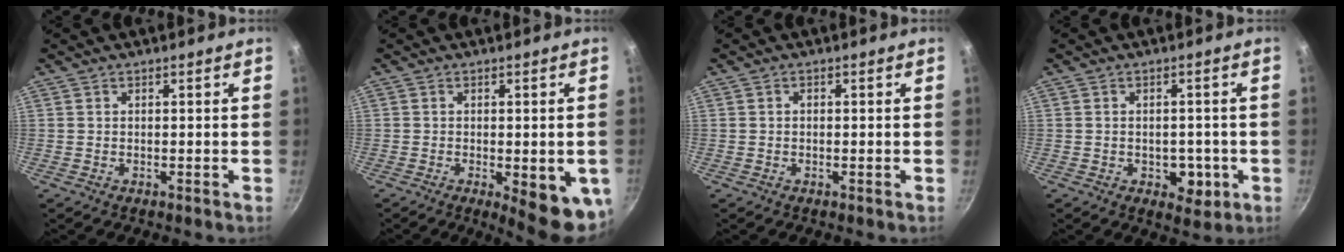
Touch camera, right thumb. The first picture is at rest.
{"total": 11.0, "force": [-3.2, 3.5, 9.9], "torque": [-0.099, -0.005, -0.032]}
{"total": 0.7, "force": [0.0, 0.6, 0.4], "torque": [-0.007, 0.005, -0.001]}
{"total": 5.4, "force": [-1.7, 3.7, 3.7], "torque": [-0.025, 0.002, -0.016]}